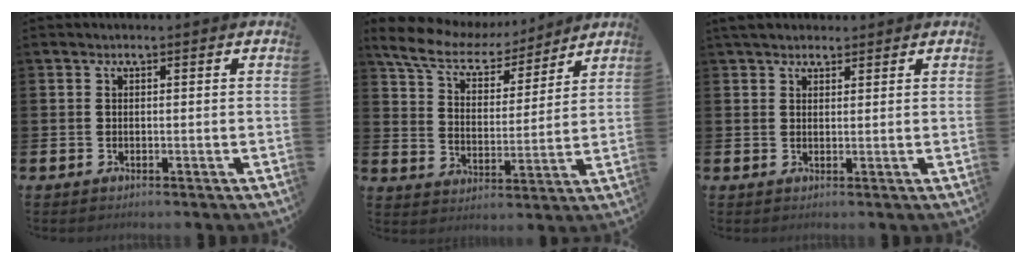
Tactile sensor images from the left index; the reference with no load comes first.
{"total": 7.7, "force": [6.7, 2.8, 2.4], "torque": [-0.087, -0.037, 0.118]}
{"total": 3.0, "force": [2.6, 1.2, 0.8], "torque": [-0.012, -0.003, 0.048]}